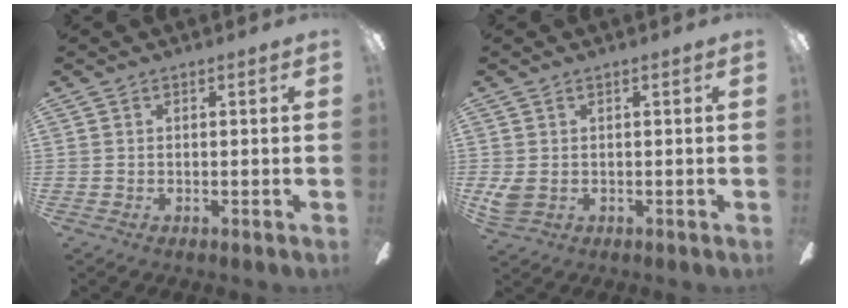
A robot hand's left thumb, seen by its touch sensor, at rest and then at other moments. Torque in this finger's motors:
{"motor_torque": [0.00, 0.01, 0.17, -0.19, 0.00]}